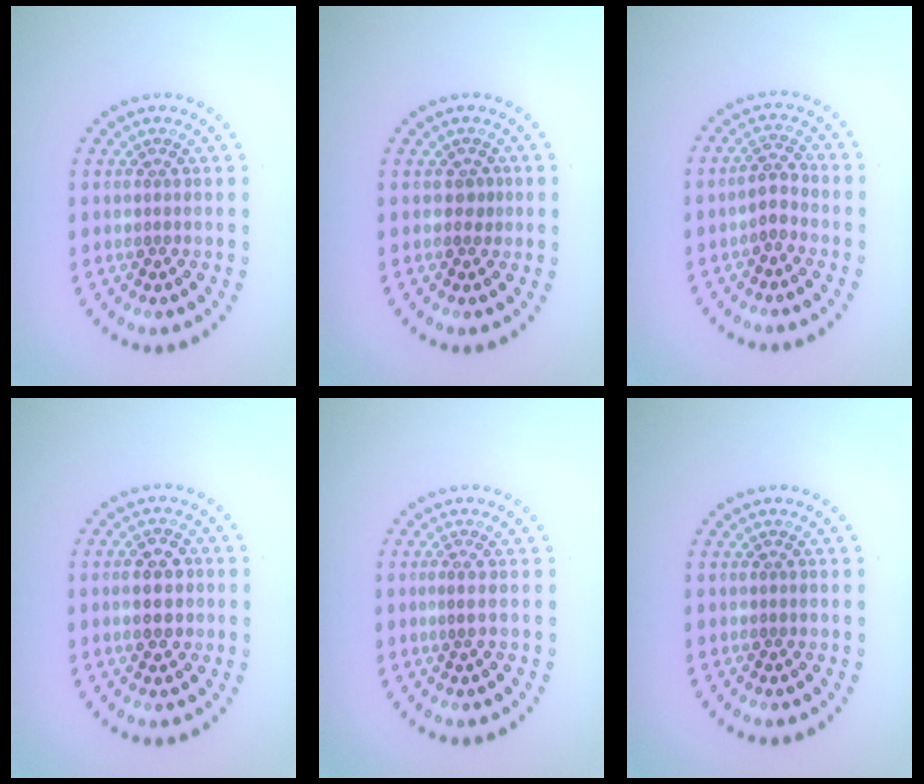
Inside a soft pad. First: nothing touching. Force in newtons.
{"total": 0.9, "press": 0.7, "slide": 0.5}
{"total": 1.8, "press": 1.6, "slide": 0.7}
{"total": 3.2, "press": 3.2, "slide": 0.1}
{"total": 0.6, "press": 0.3, "slide": 0.5}
{"total": 0.0}